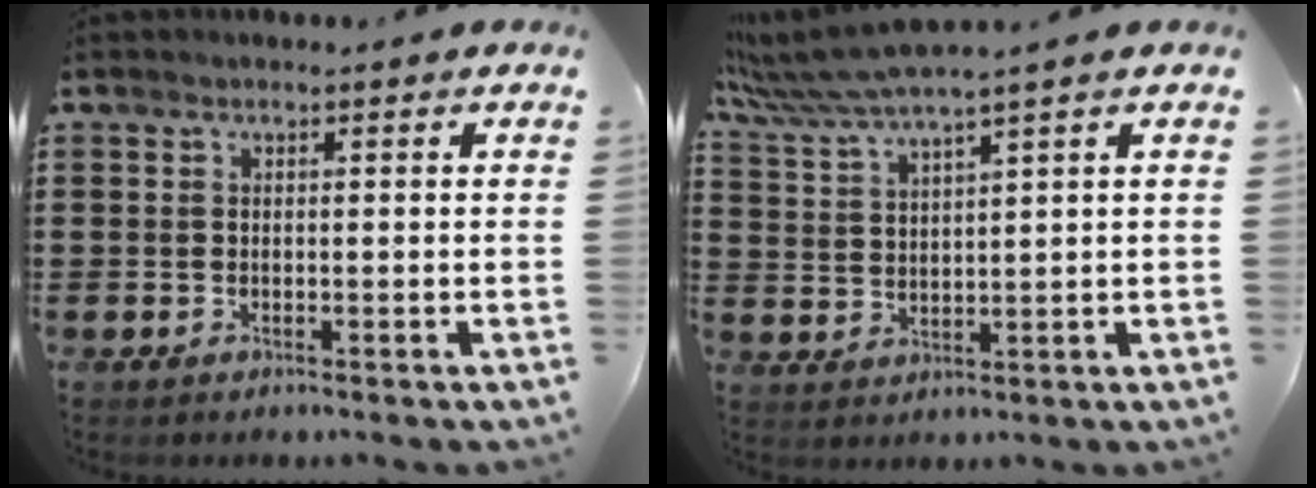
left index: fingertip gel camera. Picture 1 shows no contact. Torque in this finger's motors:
{"motor_torque": [0.70, -0.73, 0.65, 0.21]}